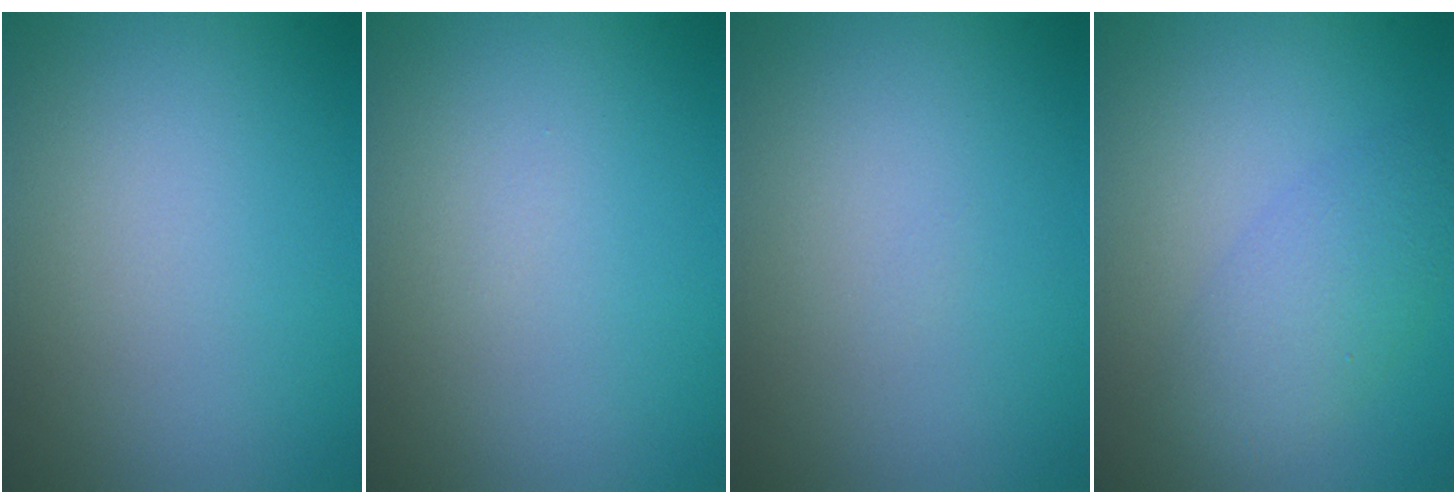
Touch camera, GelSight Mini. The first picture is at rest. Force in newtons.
{"total": 0.0}
{"total": 0.0}
{"total": 3.5, "press": 3.4, "slide": 0.1}